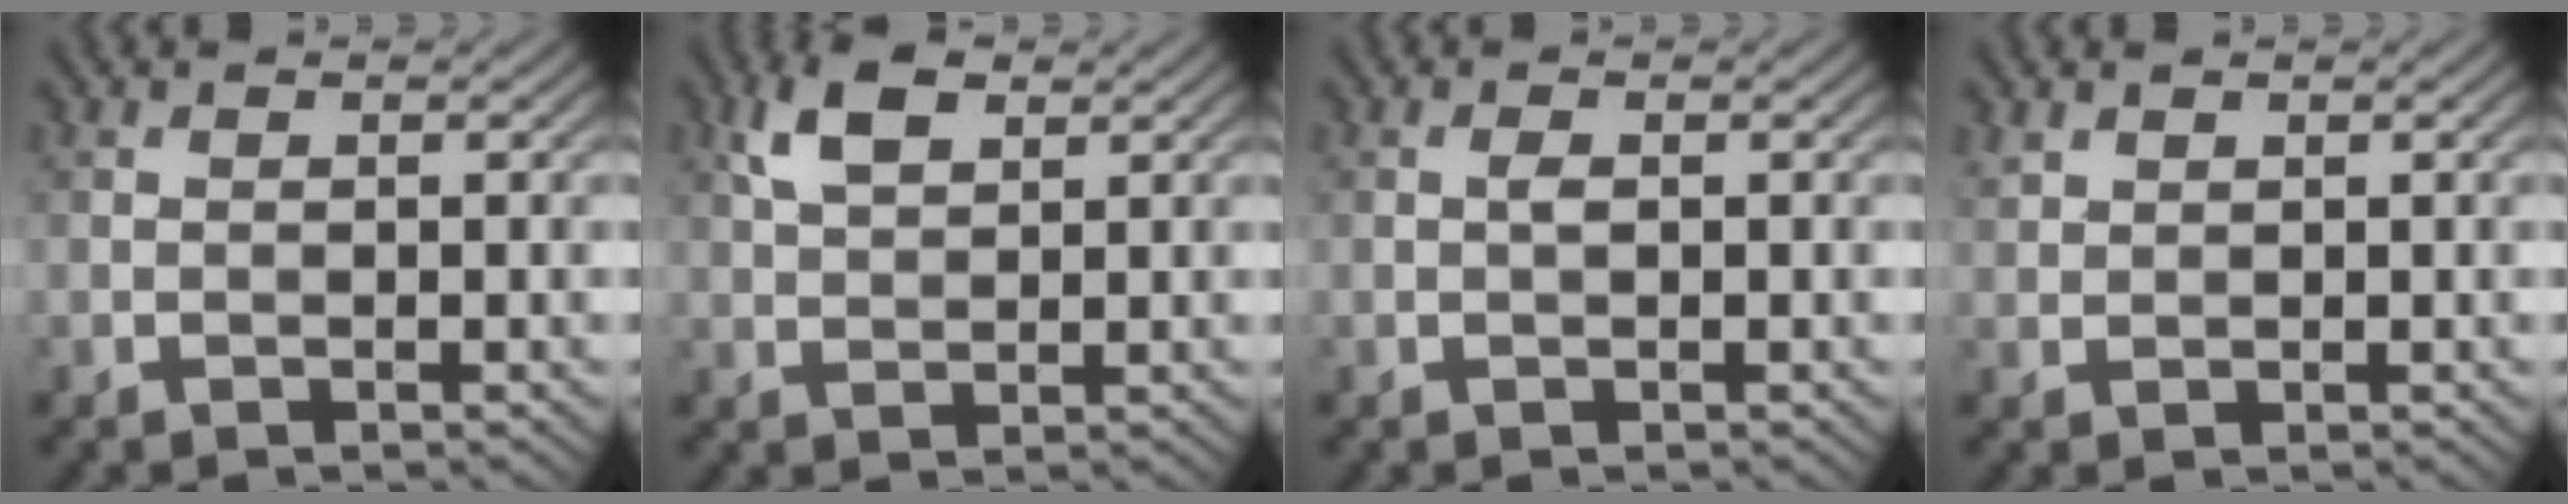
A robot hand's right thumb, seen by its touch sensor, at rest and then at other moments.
{"total": 4.9, "force": [2.4, 2.6, 3.5], "torque": [-0.081, 0.009, 0.045]}
{"total": 0.7, "force": [0.1, 0.3, 0.7], "torque": [-0.015, 0.001, 0.001]}
{"total": 1.2, "force": [0.9, 0.6, 0.4], "torque": [-0.012, 0.001, 0.022]}